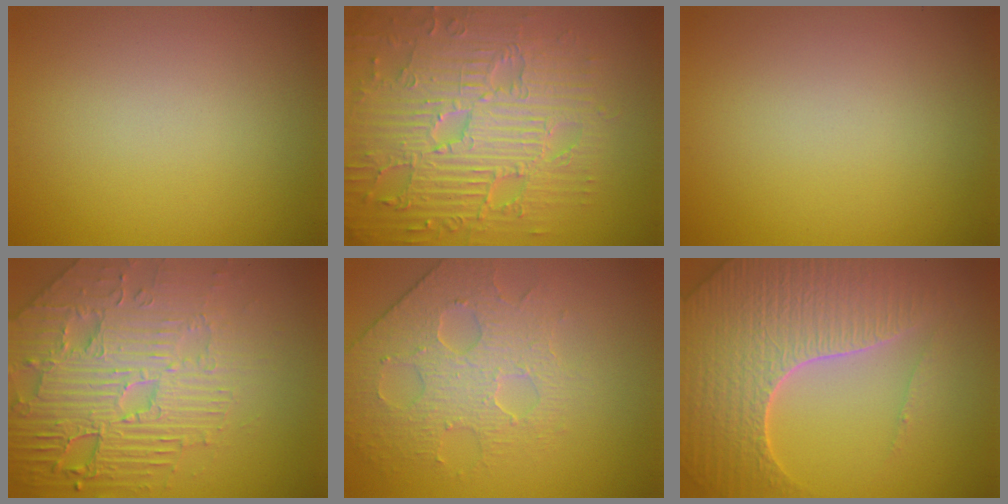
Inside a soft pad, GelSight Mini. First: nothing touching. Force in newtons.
{"total": 9.6, "press": 7.0, "slide": 6.6}
{"total": 0.0}
{"total": 8.0, "press": 6.2, "slide": 5.1}
{"total": 3.9, "press": 3.8, "slide": 1.1}
{"total": 7.1, "press": 6.9, "slide": 1.8}